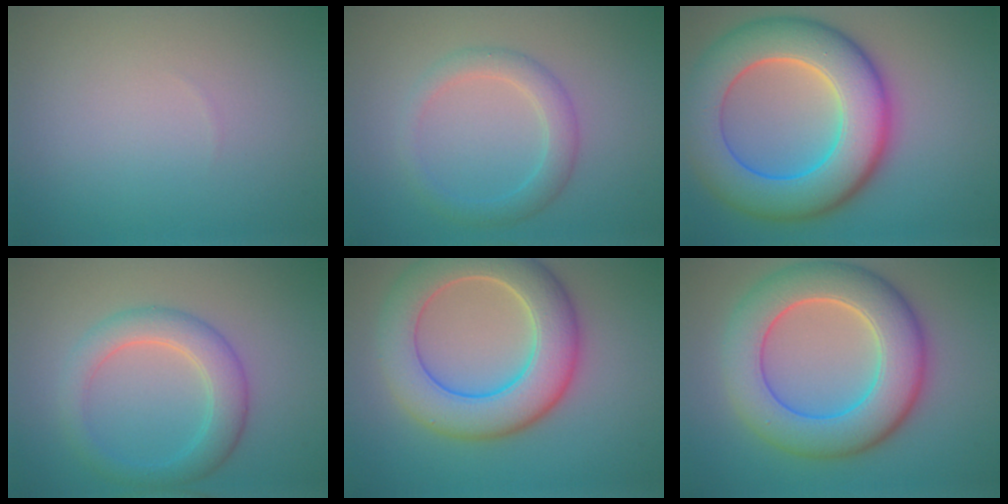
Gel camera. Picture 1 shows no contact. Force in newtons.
{"total": 2.7, "press": 2.7, "slide": 0.1}
{"total": 11.3, "press": 11.3, "slide": 0.3}
{"total": 4.1, "press": 4.1, "slide": 0.3}
{"total": 8.5, "press": 8.5, "slide": 0.5}
{"total": 9.1, "press": 9.1, "slide": 0.5}